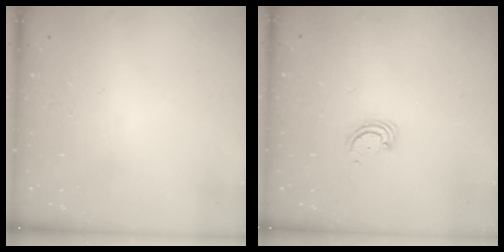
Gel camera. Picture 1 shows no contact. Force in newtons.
{"total": 3.0, "press": 3.0, "slide": 0.3}